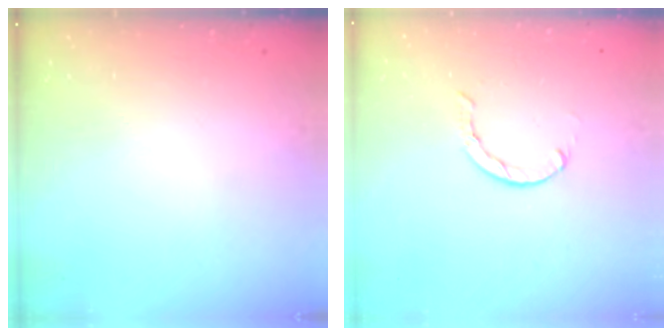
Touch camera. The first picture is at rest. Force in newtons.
{"total": 1.5, "press": 1.5, "slide": 0.2}